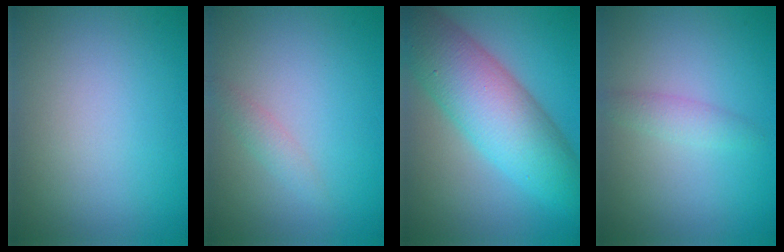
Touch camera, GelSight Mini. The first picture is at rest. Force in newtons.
{"total": 1.2, "press": 1.2, "slide": 0.1}
{"total": 9.6, "press": 9.6, "slide": 0.1}
{"total": 1.5, "press": 1.5, "slide": 0.0}